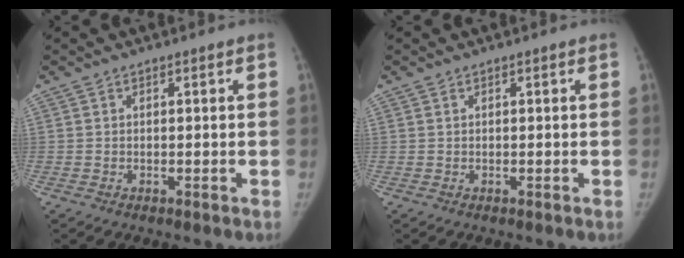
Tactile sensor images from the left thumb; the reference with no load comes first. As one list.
[{"total": 0.0}]